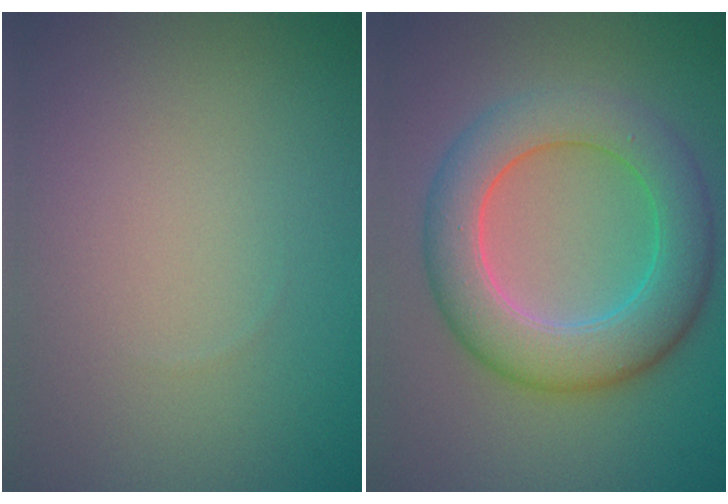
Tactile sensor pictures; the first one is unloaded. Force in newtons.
{"total": 7.4, "press": 7.4, "slide": 0.1}